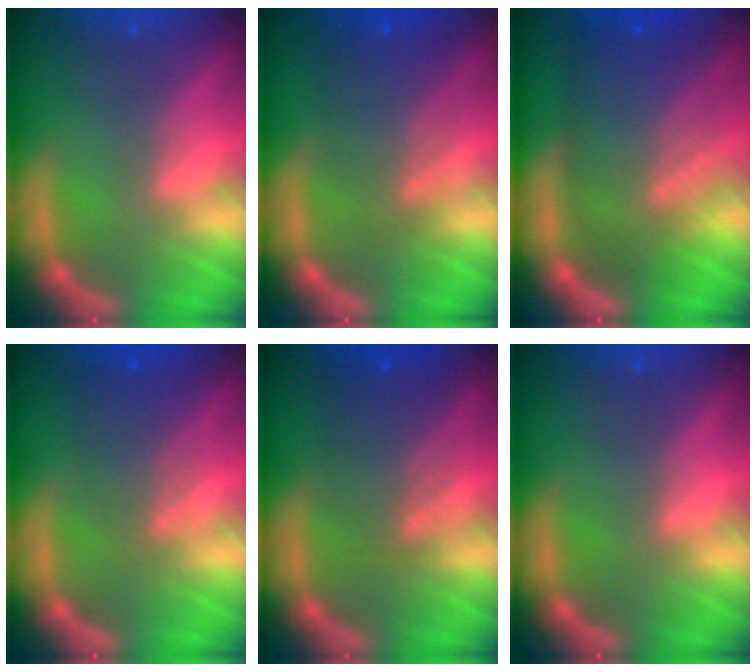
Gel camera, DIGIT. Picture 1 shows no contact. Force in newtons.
{"total": 5.5}
{"total": 9.1}
{"total": 4.1}
{"total": 5.1}
{"total": 0.0}